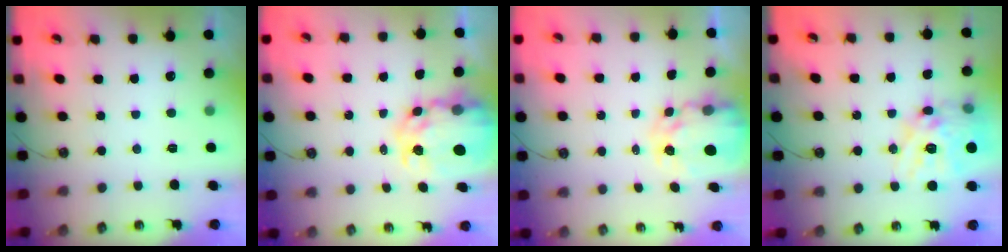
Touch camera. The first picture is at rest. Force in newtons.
{"total": 10.8, "press": 10.8, "slide": 1.1}
{"total": 6.0, "press": 6.0, "slide": 0.7}
{"total": 17.8, "press": 17.7, "slide": 1.6}